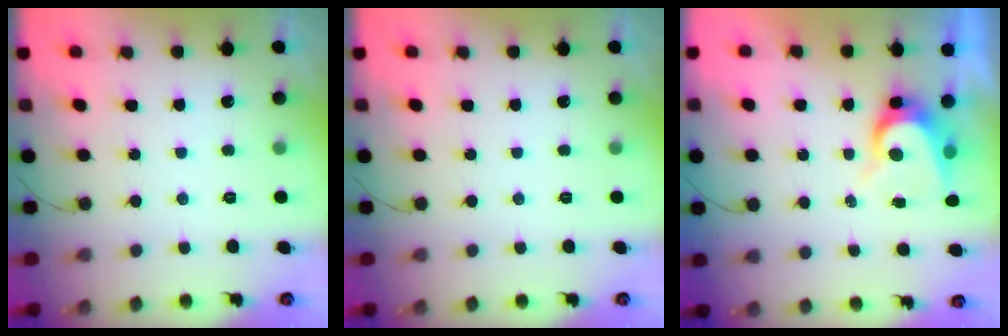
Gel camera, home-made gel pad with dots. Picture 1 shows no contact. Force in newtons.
{"total": 0.0}
{"total": 6.6, "press": 6.6, "slide": 0.5}